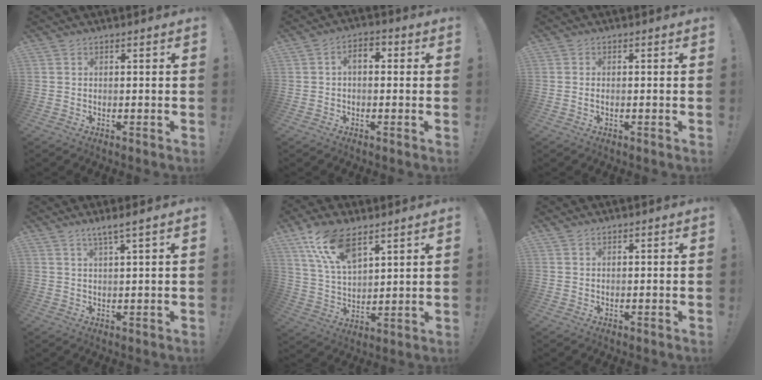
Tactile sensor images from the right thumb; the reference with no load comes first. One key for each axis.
{"total": 4.0, "fx": 0.1, "fy": 2.4, "fz": 3.2, "tx": -0.049, "ty": 0.007, "tz": -0.002}
{"total": 0.6, "fx": -0.2, "fy": 0.1, "fz": 0.5, "tx": -0.014, "ty": 0.002, "tz": -0.002}
{"total": 3.3, "fx": 2.1, "fy": -0.5, "fz": 2.4, "tx": -0.047, "ty": -0.011, "tz": 0.035}
{"total": 13.9, "fx": 9.0, "fy": 5.9, "fz": 8.8, "tx": -0.168, "ty": -0.040, "tz": 0.169}
{"total": 0.8, "fx": 0.7, "fy": 0.2, "fz": -0.1, "tx": 0.008, "ty": -0.003, "tz": 0.013}